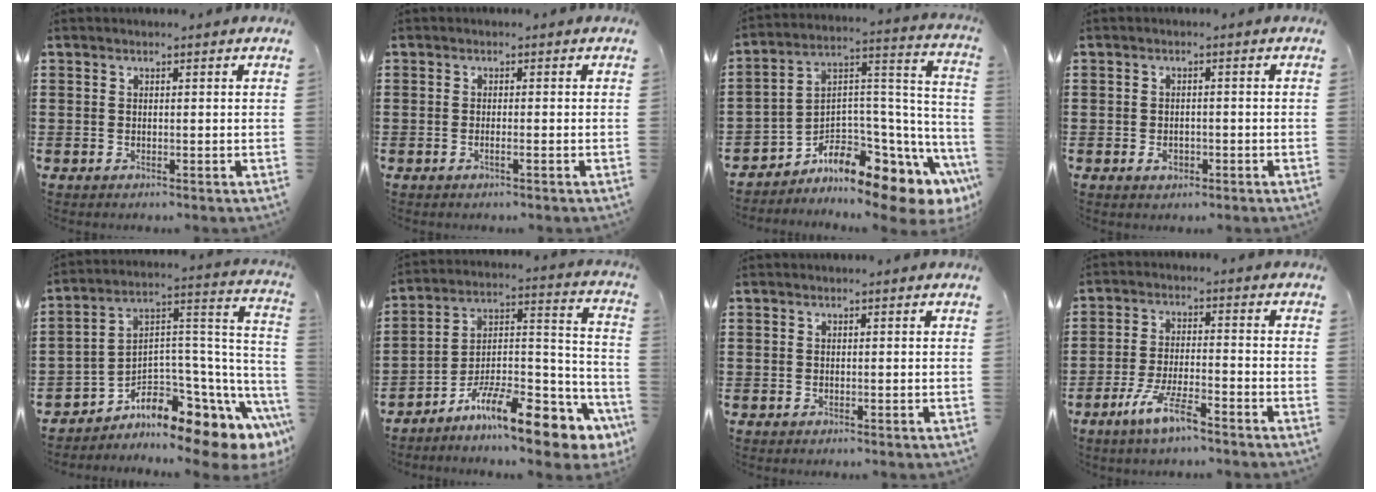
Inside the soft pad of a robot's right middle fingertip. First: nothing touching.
{"total": 1.1, "force": [-0.8, 0.1, 0.7], "torque": [-0.014, -0.001, -0.016]}
{"total": 7.2, "force": [-5.5, 3.0, 3.5], "torque": [-0.080, -0.030, -0.113]}
{"total": 2.3, "force": [-1.3, 1.4, 1.3], "torque": [-0.027, 0.003, -0.025]}
{"total": 5.9, "force": [-4.5, 2.6, 2.8], "torque": [-0.073, -0.045, -0.096]}
{"total": 12.7, "force": [-9.4, 3.3, 7.9], "torque": [-0.130, 0.026, -0.172]}
{"total": 0.0}
{"total": 7.0, "force": [-5.1, 1.2, 4.7], "torque": [-0.108, -0.006, -0.098]}